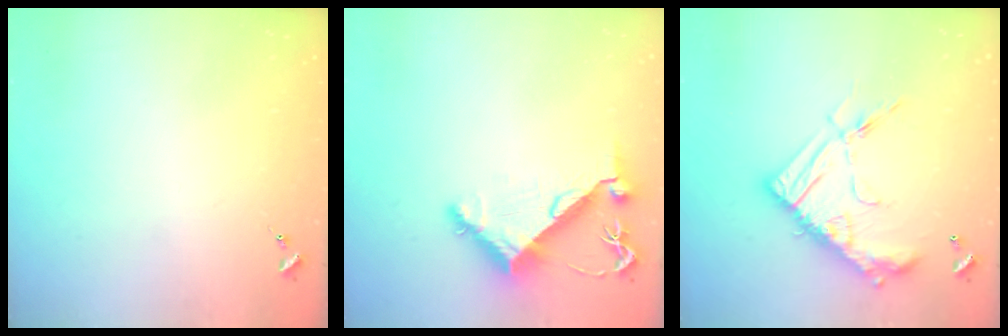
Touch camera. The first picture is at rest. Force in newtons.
{"total": 7.9, "press": 7.8, "slide": 1.0}
{"total": 18.6, "press": 18.5, "slide": 1.7}